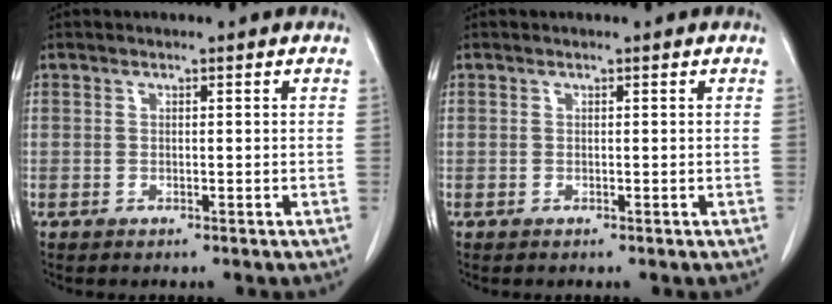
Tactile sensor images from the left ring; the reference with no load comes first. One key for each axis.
{"total": 0.0}